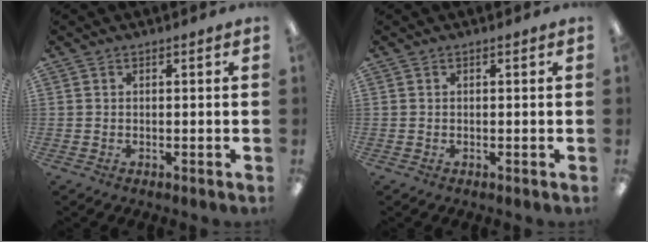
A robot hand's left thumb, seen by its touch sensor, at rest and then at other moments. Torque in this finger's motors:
{"motor_torque": [0.00, 0.00, -0.07, 0.06, 0.00]}